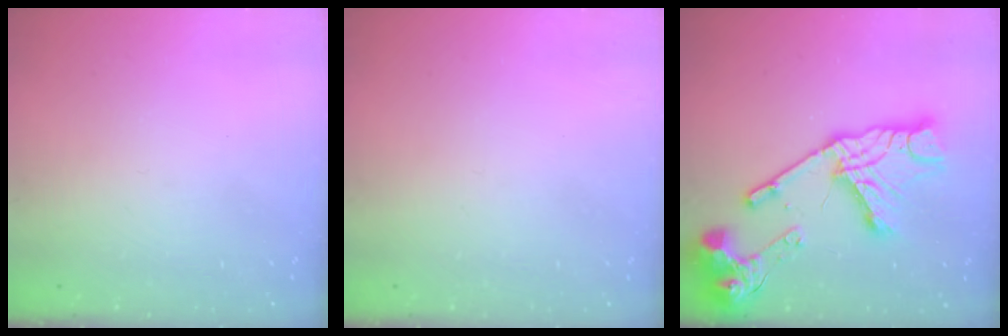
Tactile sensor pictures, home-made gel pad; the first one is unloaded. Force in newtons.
{"total": 0.0}
{"total": 21.0, "press": 20.9, "slide": 2.2}